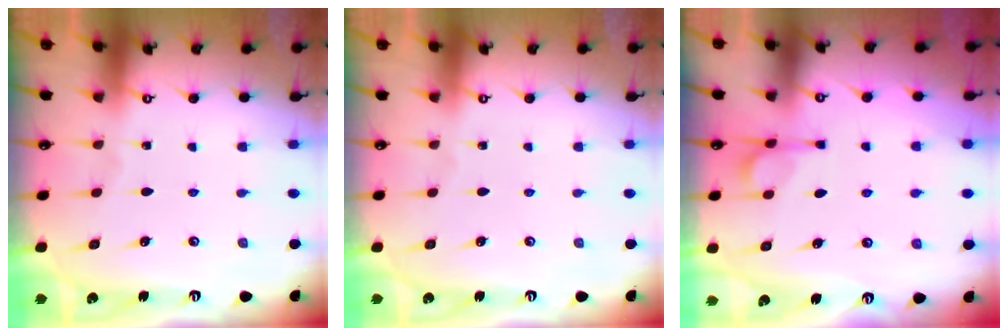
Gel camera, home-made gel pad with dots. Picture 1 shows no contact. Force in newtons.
{"total": 0.0}
{"total": 5.2, "press": 5.1, "slide": 0.7}